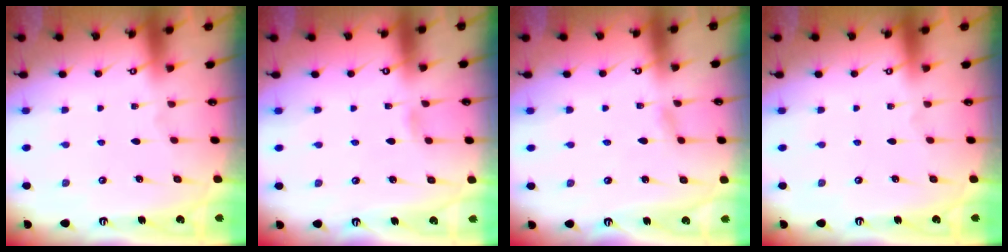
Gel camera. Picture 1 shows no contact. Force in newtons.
{"total": 3.5, "press": 3.5, "slide": 0.4}
{"total": 2.9, "press": 2.8, "slide": 0.3}
{"total": 0.0}